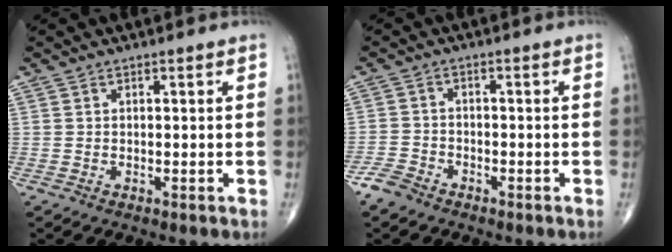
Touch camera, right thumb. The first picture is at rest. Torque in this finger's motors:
{"motor_torque": [3.22, 1.78, -0.08, -0.75, -0.04]}